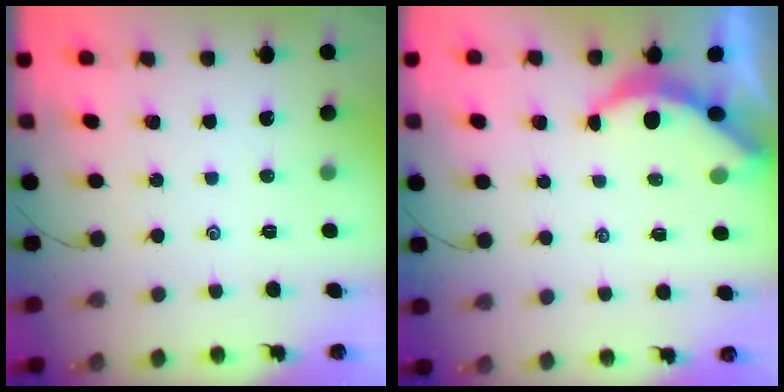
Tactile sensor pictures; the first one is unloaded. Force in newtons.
{"total": 4.3, "press": 4.3, "slide": 0.5}